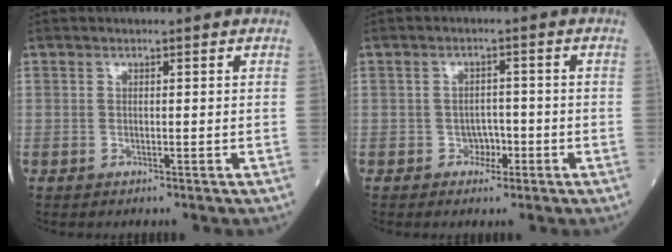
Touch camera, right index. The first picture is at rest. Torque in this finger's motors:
{"motor_torque": [-0.17, 0.07, -0.02, -0.01]}